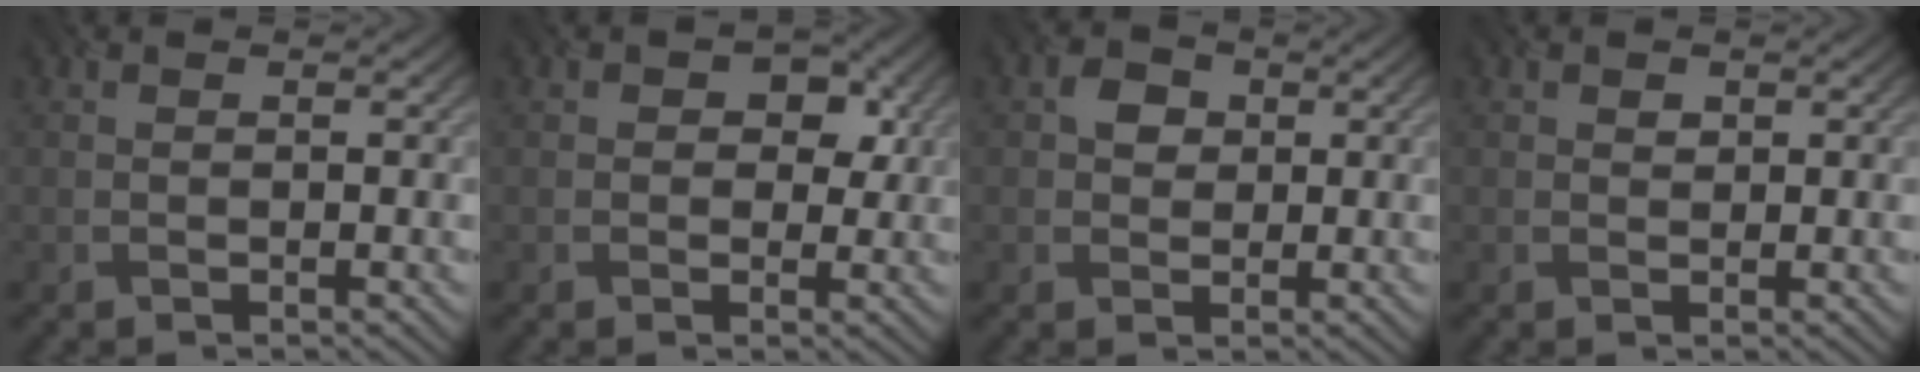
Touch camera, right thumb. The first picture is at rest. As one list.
[{"total": 3.7, "force": [1.1, 2.8, 2.1], "torque": [-0.026, -0.002, 0.005]}, {"total": 2.7, "force": [0.5, 2.4, 1.2], "torque": [-0.022, 0.003, 0.002]}, {"total": 0.8, "force": [0.5, 0.6, 0.3], "torque": [-0.006, -0.004, 0.009]}]